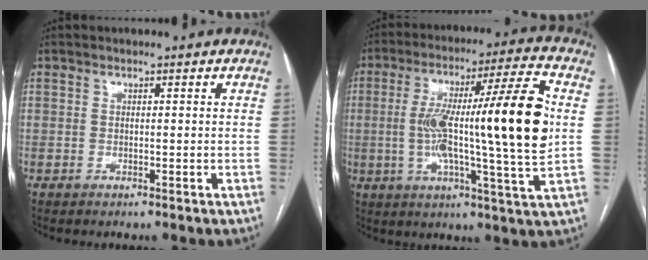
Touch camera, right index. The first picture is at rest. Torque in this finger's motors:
{"motor_torque": [1.07, 0.21, 0.92, 0.21]}